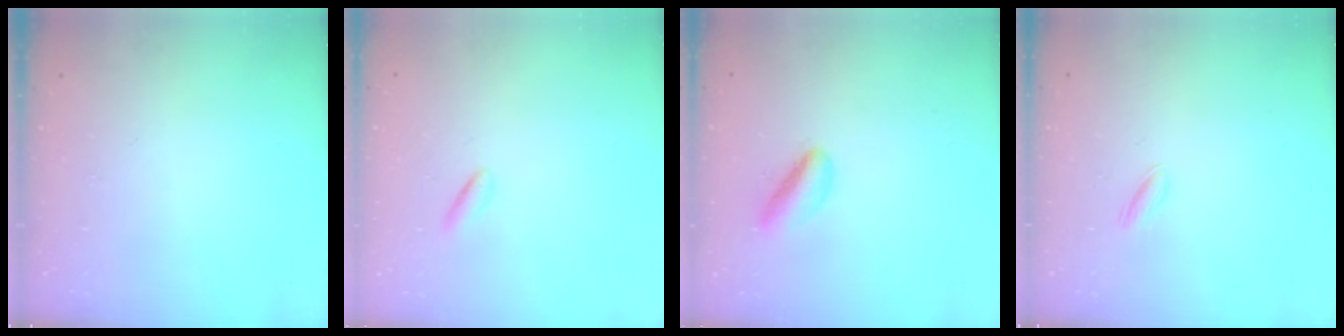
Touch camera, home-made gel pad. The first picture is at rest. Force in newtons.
{"total": 0.6, "press": 0.2, "slide": 0.5}
{"total": 5.2, "press": 5.1, "slide": 1.1}
{"total": 2.3, "press": 2.3, "slide": 0.6}